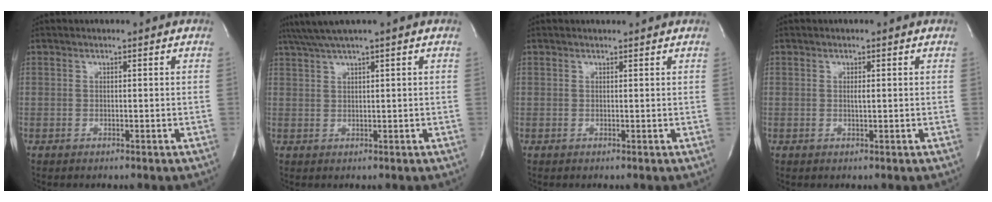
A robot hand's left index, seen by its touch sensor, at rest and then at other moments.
{"total": 3.8, "force": [2.8, -1.0, 2.3], "torque": [-0.051, 0.016, 0.059]}
{"total": 1.0, "force": [1.0, 0.1, 0.1], "torque": [-0.009, 0.002, 0.013]}
{"total": 0.8, "force": [0.0, 0.0, 0.8], "torque": [-0.018, -0.003, 0.000]}